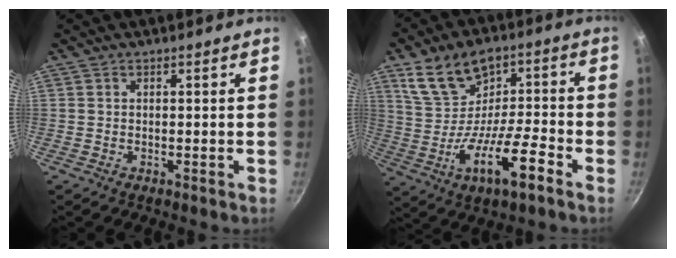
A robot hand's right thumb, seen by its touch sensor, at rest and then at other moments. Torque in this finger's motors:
{"motor_torque": [1.97, 3.04, 1.10, -0.43, 0.19]}